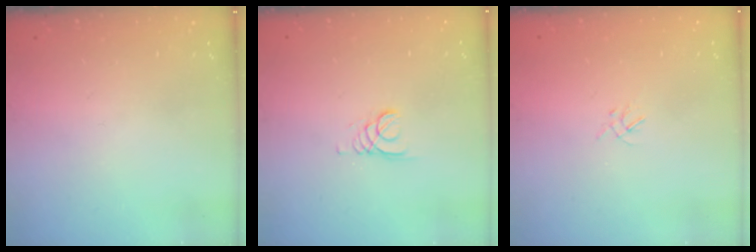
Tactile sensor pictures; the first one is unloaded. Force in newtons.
{"total": 1.2, "press": 1.2, "slide": 0.1}
{"total": 1.1, "press": 1.0, "slide": 0.4}